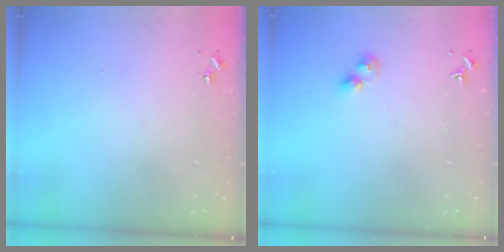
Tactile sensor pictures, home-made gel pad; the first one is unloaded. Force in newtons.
{"total": 3.4, "press": 3.4, "slide": 0.4}